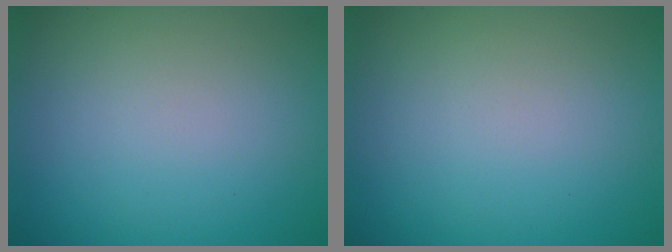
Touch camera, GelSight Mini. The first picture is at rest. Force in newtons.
{"total": 0.0}